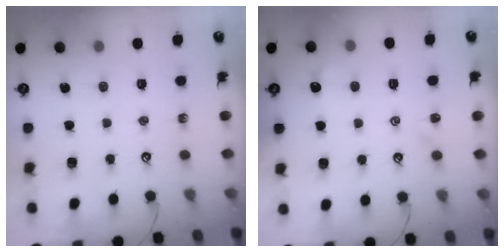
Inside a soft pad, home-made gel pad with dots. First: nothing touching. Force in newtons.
{"total": 1.9, "press": 1.8, "slide": 0.5}